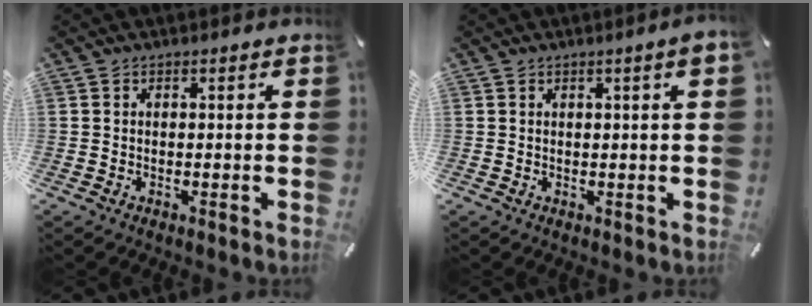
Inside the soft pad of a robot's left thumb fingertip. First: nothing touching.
{"total": 2.8, "force": [0.8, 0.2, 2.7], "torque": [-0.049, 0.000, 0.013]}